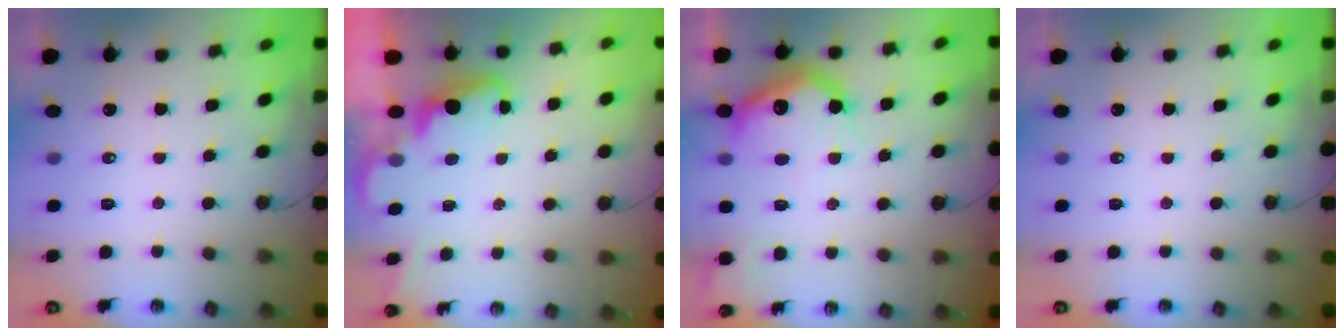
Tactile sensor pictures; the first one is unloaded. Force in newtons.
{"total": 2.3, "press": 2.2, "slide": 0.5}
{"total": 17.0, "press": 17.0, "slide": 1.4}
{"total": 0.0}